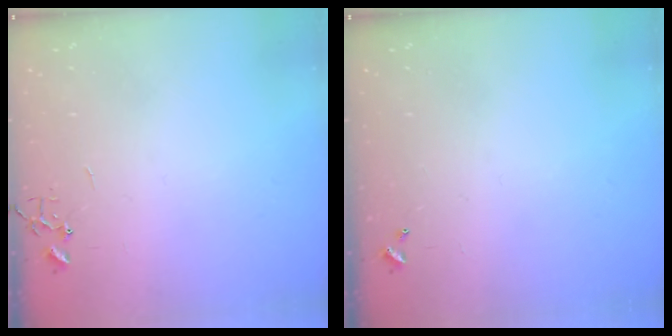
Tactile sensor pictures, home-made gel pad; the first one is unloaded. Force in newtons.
{"total": 0.0}